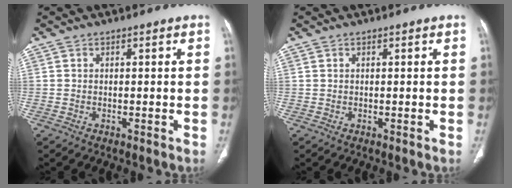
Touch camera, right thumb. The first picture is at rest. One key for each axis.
{"total": 0.0}